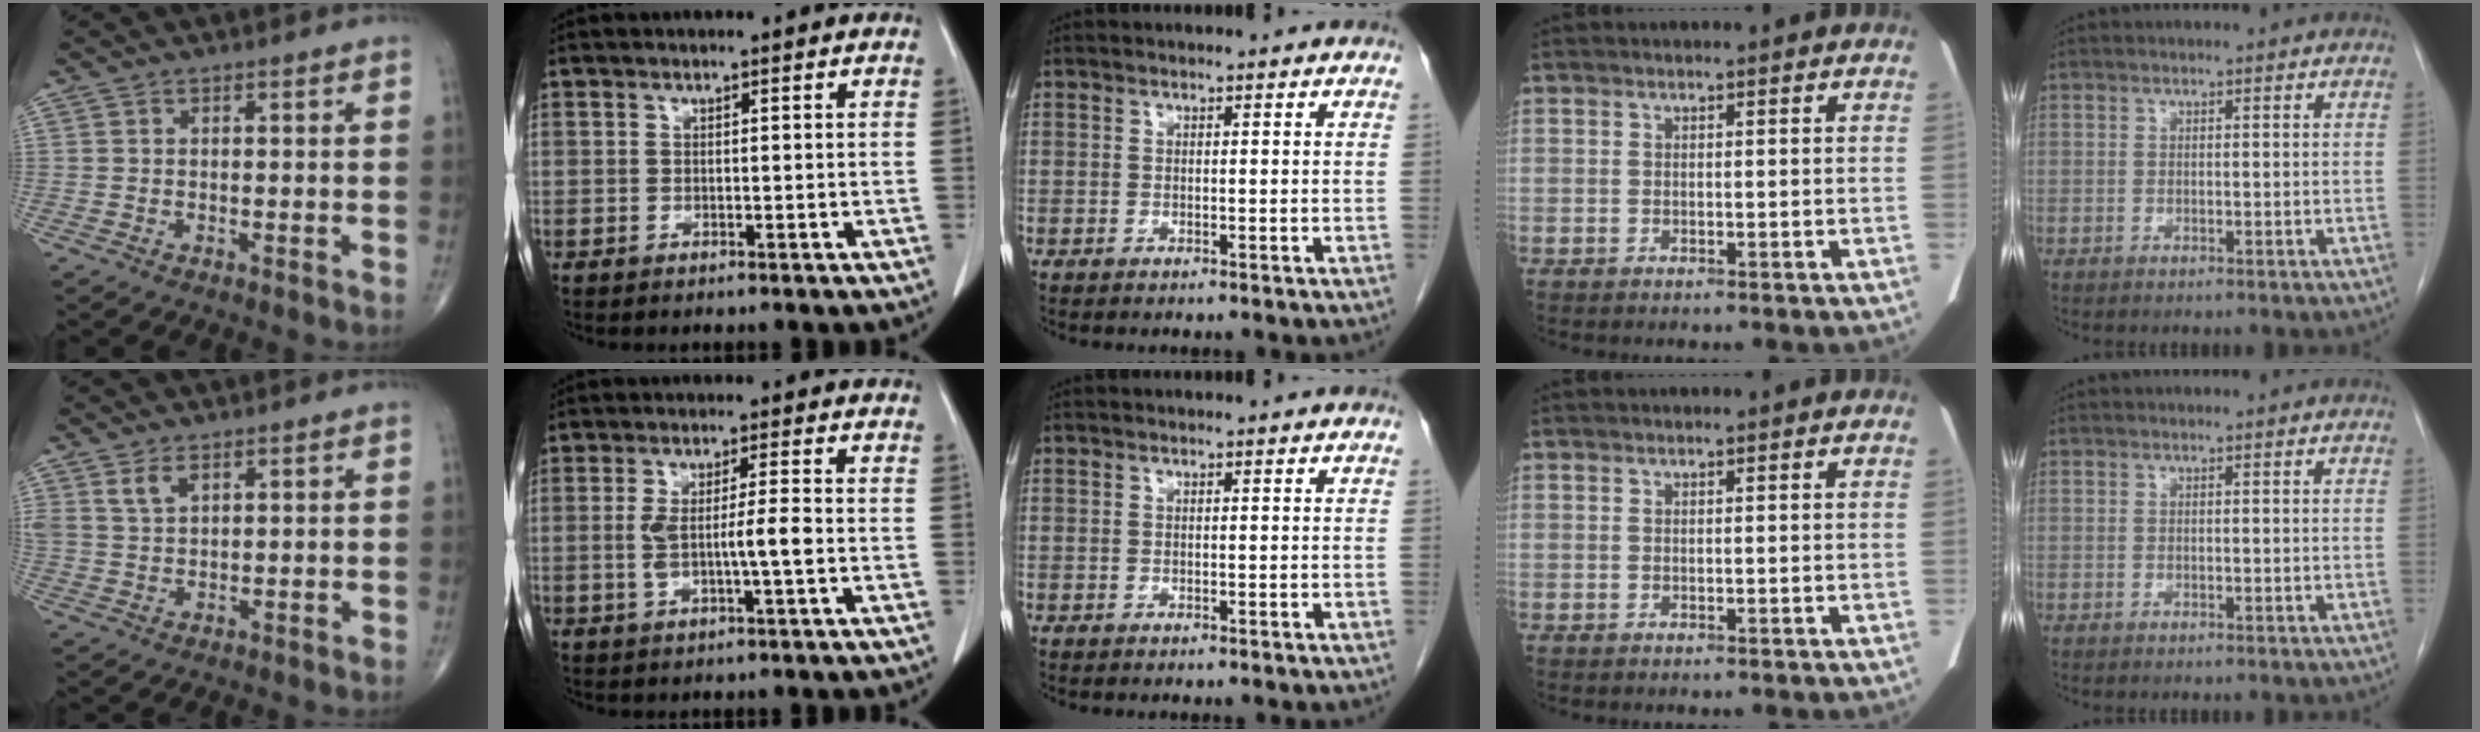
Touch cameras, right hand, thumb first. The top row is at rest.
{"thumb": {"total": 3.5, "force": [2.1, 1.9, 2.1], "torque": [-0.037, -0.008, 0.048]}, "index": {"total": 5.2, "force": [-0.7, 0.0, 5.2], "torque": [-0.095, 0.002, -0.007]}}